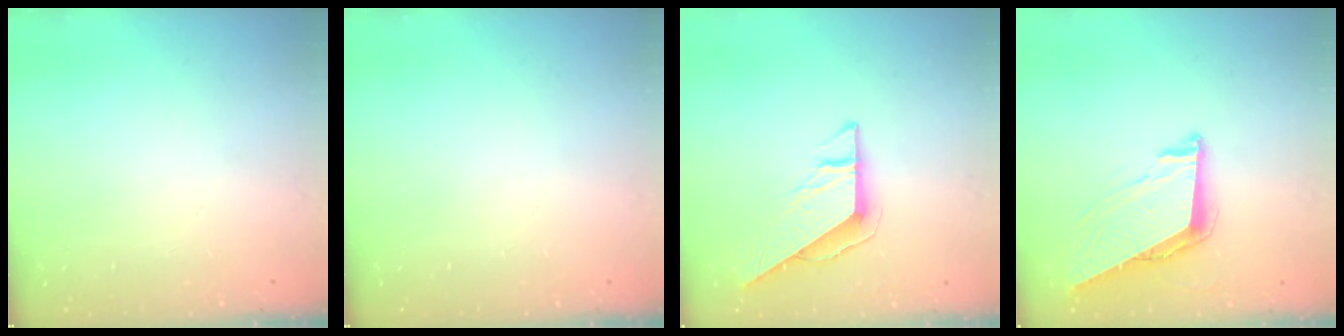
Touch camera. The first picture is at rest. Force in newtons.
{"total": 0.0}
{"total": 8.1, "press": 8.1, "slide": 0.6}
{"total": 9.2, "press": 8.6, "slide": 3.3}